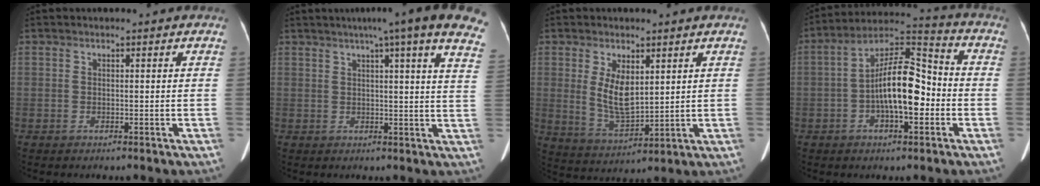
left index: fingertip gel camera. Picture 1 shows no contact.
{"total": 19.0, "force": [14.7, 0.2, 12.1], "torque": [-0.167, -0.005, 0.160]}
{"total": 7.0, "force": [2.0, 2.8, 6.1], "torque": [-0.123, -0.008, 0.050]}
{"total": 12.6, "force": [-2.4, 4.0, 11.6], "torque": [-0.214, 0.028, -0.044]}